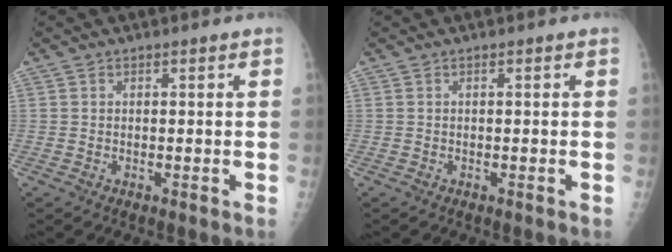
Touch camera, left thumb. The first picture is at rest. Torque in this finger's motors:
{"motor_torque": [0.00, 0.00, 0.00, 0.00, 0.00]}